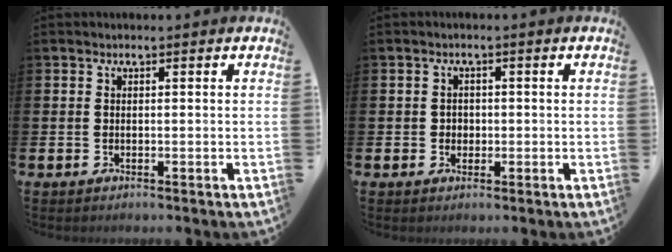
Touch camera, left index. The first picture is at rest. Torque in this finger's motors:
{"motor_torque": [-0.21, 0.02, -0.01, 0.02]}